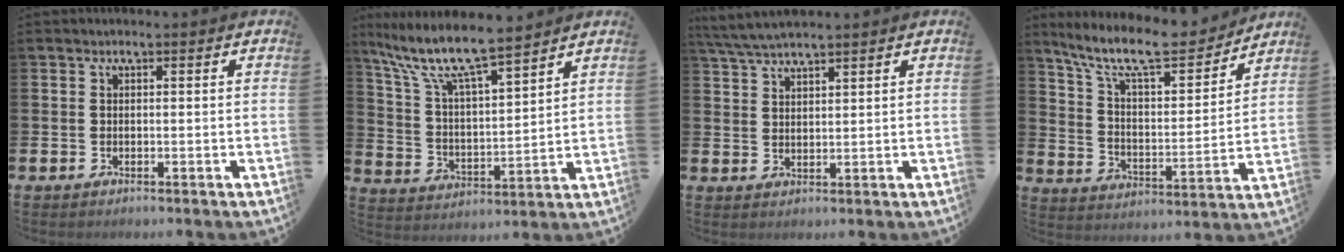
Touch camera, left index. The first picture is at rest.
{"total": 9.7, "force": [8.6, 1.4, 4.4], "torque": [-0.125, -0.049, 0.147]}
{"total": 4.5, "force": [4.2, 0.4, 1.6], "torque": [-0.046, -0.009, 0.078]}
{"total": 11.1, "force": [9.7, 2.5, 5.0], "torque": [-0.122, -0.061, 0.165]}